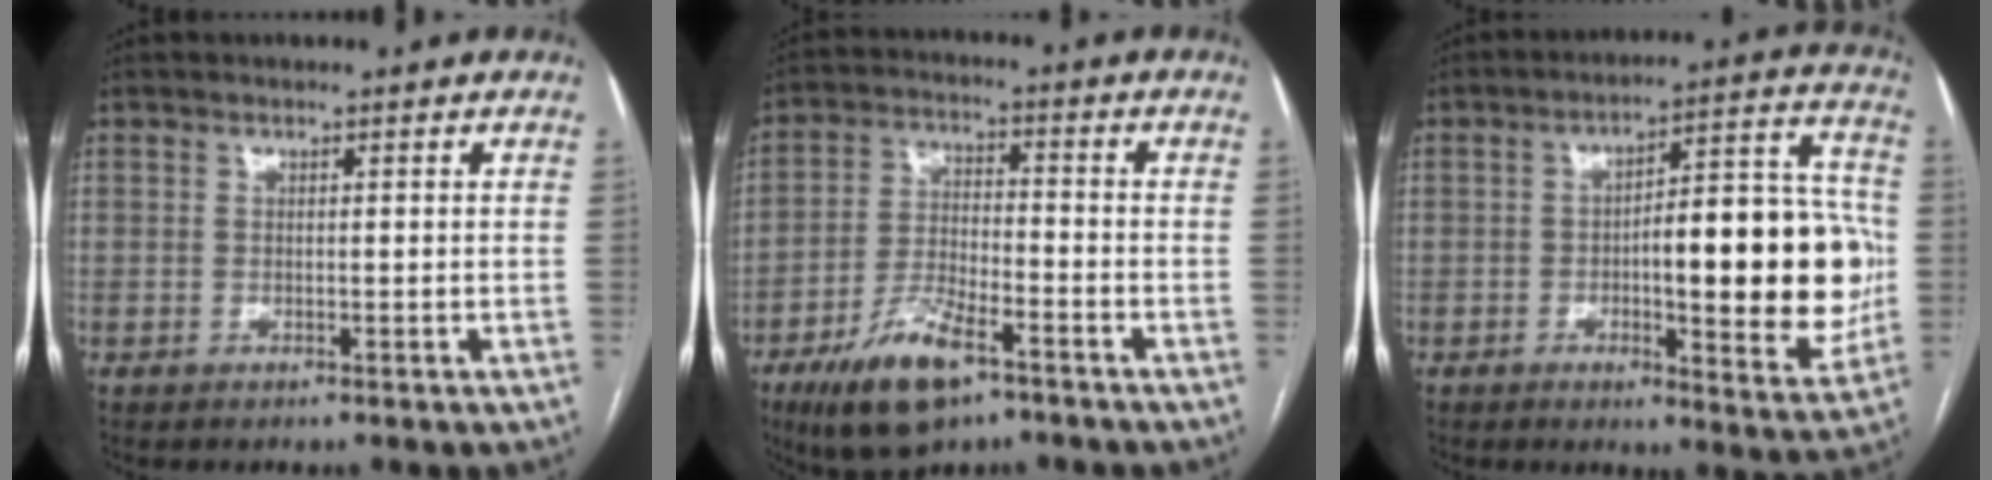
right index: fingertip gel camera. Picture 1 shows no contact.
{"total": 11.2, "force": [-6.6, 3.7, 8.2], "torque": [-0.164, -0.010, -0.113]}
{"total": 18.0, "force": [-1.6, 4.7, 17.3], "torque": [-0.219, 0.026, -0.017]}